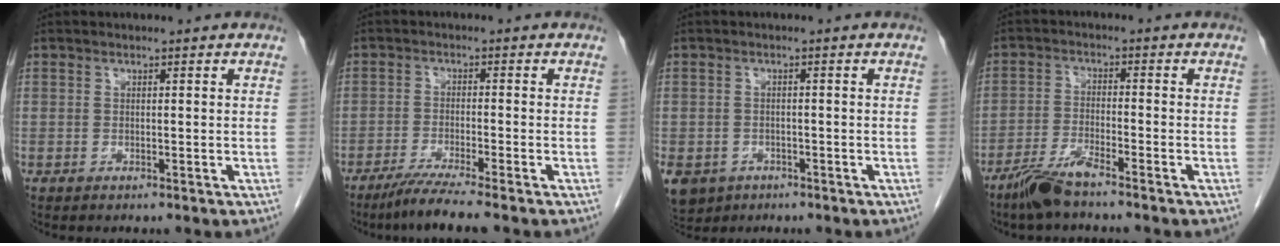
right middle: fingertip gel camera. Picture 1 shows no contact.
{"total": 5.6, "force": [-4.5, -0.9, 3.3], "torque": [-0.062, -0.019, -0.084]}
{"total": 8.6, "force": [-4.4, 6.8, 2.8], "torque": [-0.077, -0.003, -0.063]}
{"total": 5.5, "force": [-4.5, 0.2, 3.2], "torque": [-0.071, -0.015, -0.091]}